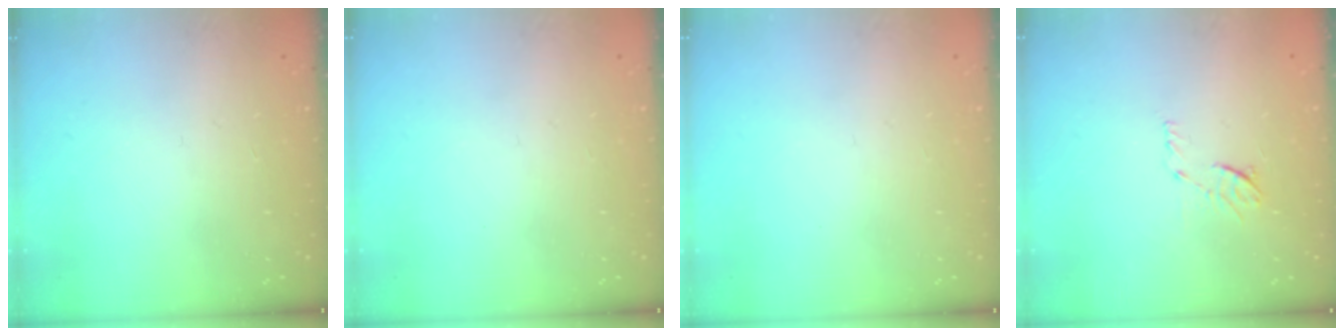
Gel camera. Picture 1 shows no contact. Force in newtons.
{"total": 0.0}
{"total": 0.0}
{"total": 5.7, "press": 5.6, "slide": 0.8}